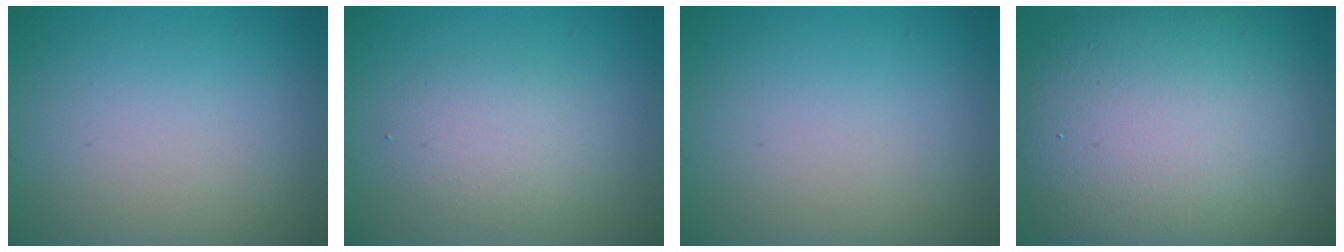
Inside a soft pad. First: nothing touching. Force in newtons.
{"total": 2.2, "press": 2.2, "slide": 0.2}
{"total": 0.0}
{"total": 14.5, "press": 14.4, "slide": 1.0}